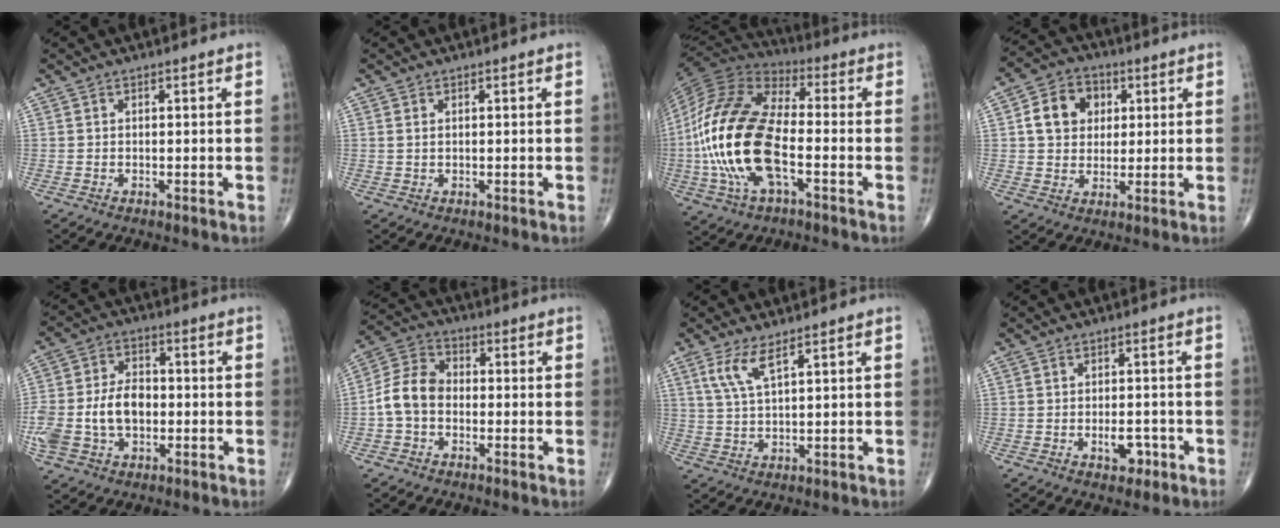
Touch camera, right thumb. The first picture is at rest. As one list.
[{"total": 0.7, "force": [0.3, 0.3, 0.5], "torque": [-0.013, 0.003, 0.007]}, {"total": 22.5, "force": [-4.2, 10.6, 19.4], "torque": [-0.420, 0.016, -0.080]}, {"total": 9.9, "force": [2.2, 8.0, 5.3], "torque": [-0.059, 0.001, 0.032]}, {"total": 14.4, "force": [-1.9, 9.9, 10.3], "torque": [-0.210, 0.021, -0.029]}, {"total": 8.3, "force": [-1.5, 6.2, 5.3], "torque": [-0.093, 0.030, -0.043]}, {"total": 5.1, "force": [2.9, 1.1, 4.0], "torque": [-0.090, -0.013, 0.067]}, {"total": 4.0, "force": [-1.6, 2.2, 2.9], "torque": [-0.029, 0.006, -0.020]}]